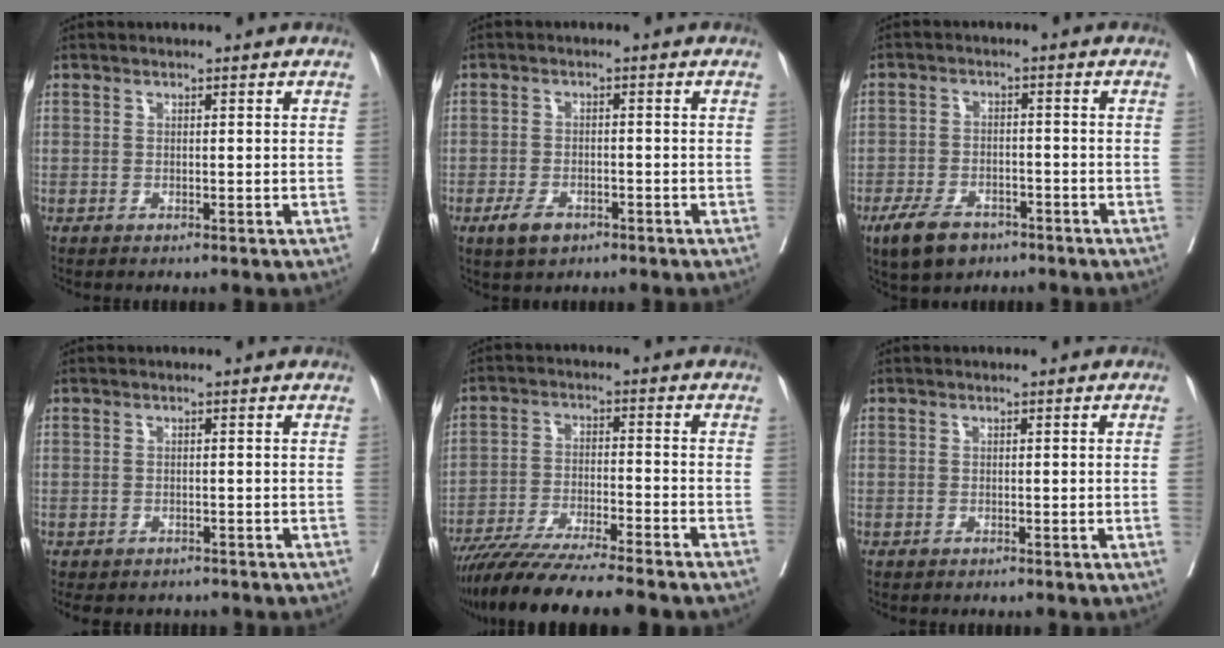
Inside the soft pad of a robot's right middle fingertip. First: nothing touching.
{"total": 3.5, "force": [-2.2, 1.7, 2.2], "torque": [-0.045, -0.002, -0.033]}
{"total": 6.7, "force": [-4.5, 3.3, 3.6], "torque": [-0.073, -0.004, -0.076]}
{"total": 5.4, "force": [-4.6, 2.3, 1.3], "torque": [-0.015, -0.002, -0.057]}
{"total": 13.5, "force": [-11.7, -0.5, 6.7], "torque": [-0.101, -0.028, -0.191]}
{"total": 1.0, "force": [-0.1, -0.5, 0.9], "torque": [-0.007, -0.001, -0.003]}